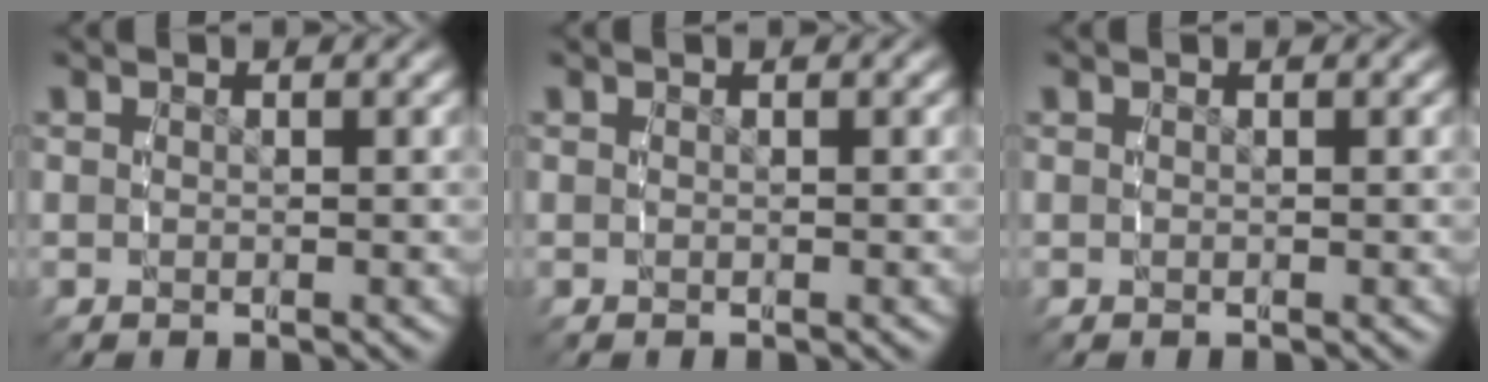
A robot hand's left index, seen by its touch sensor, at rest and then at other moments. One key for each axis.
{"total": 0.0}
{"total": 0.0}